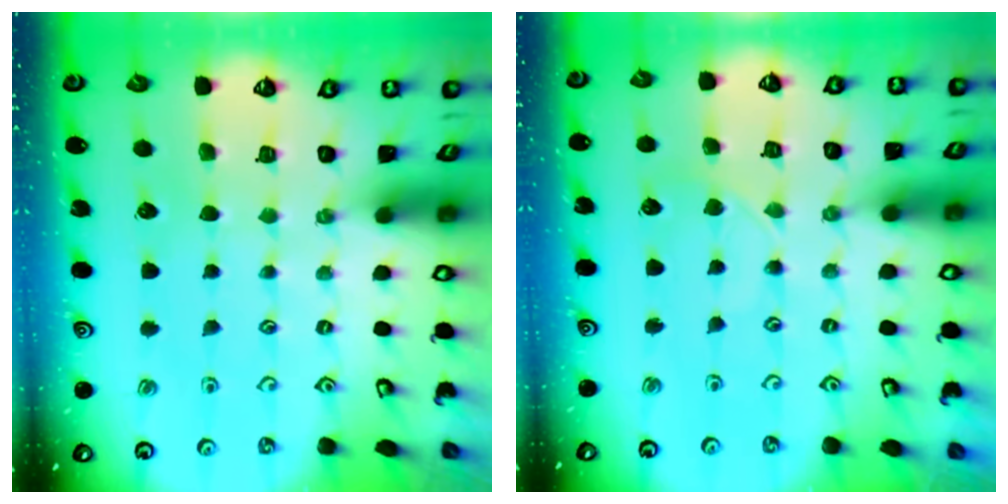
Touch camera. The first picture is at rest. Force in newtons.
{"total": 3.2, "press": 3.2, "slide": 0.4}